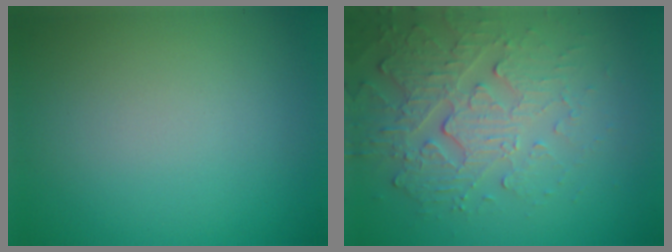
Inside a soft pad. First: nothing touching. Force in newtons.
{"total": 4.3, "press": 4.1, "slide": 1.3}